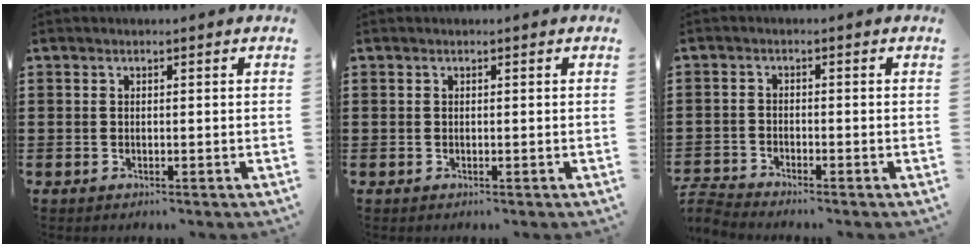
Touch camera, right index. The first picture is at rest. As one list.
[{"total": 0.0}, {"total": 2.5, "force": [-2.5, -0.1, 0.1], "torque": [-0.014, -0.006, -0.055]}]